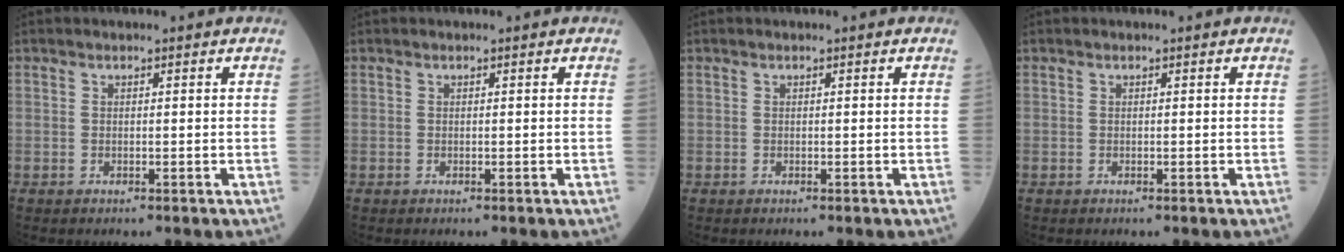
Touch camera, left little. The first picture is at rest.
{"total": 0.0}
{"total": 0.0}
{"total": 0.0}